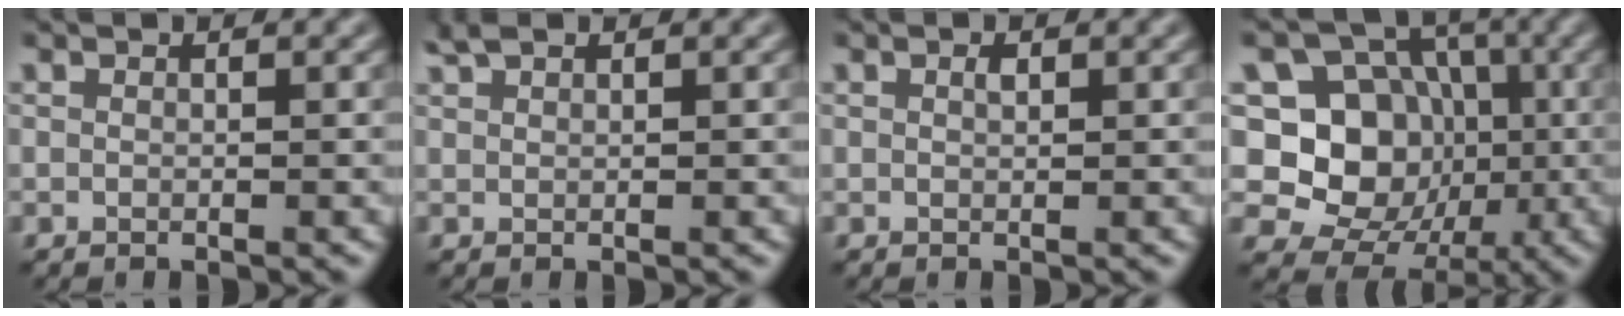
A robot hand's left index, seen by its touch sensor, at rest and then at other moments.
{"total": 1.3, "force": [1.1, 0.3, 0.5], "torque": [-0.012, 0.002, 0.023]}
{"total": 0.6, "force": [0.3, 0.3, 0.5], "torque": [-0.010, 0.003, 0.004]}
{"total": 11.7, "force": [-0.6, 10.2, 5.6], "torque": [-0.094, 0.003, -0.040]}